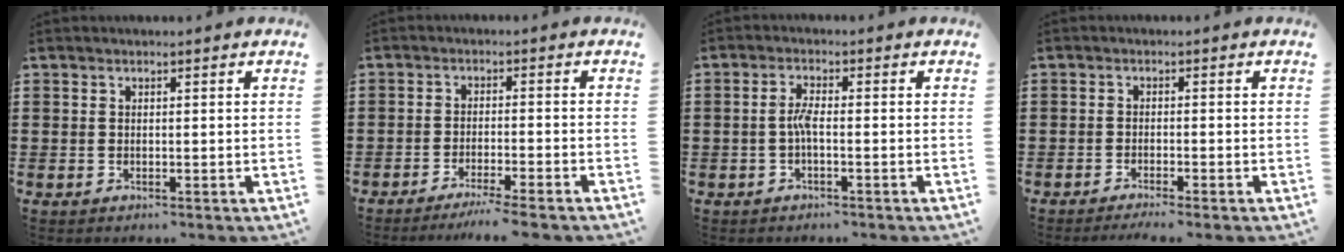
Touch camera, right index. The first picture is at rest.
{"total": 3.5, "force": [-3.1, -0.5, 1.6], "torque": [-0.026, -0.008, -0.059]}
{"total": 2.7, "force": [-0.7, 0.5, 2.6], "torque": [-0.057, 0.000, -0.017]}
{"total": 1.4, "force": [-1.2, -0.3, 0.5], "torque": [-0.009, 0.000, -0.024]}